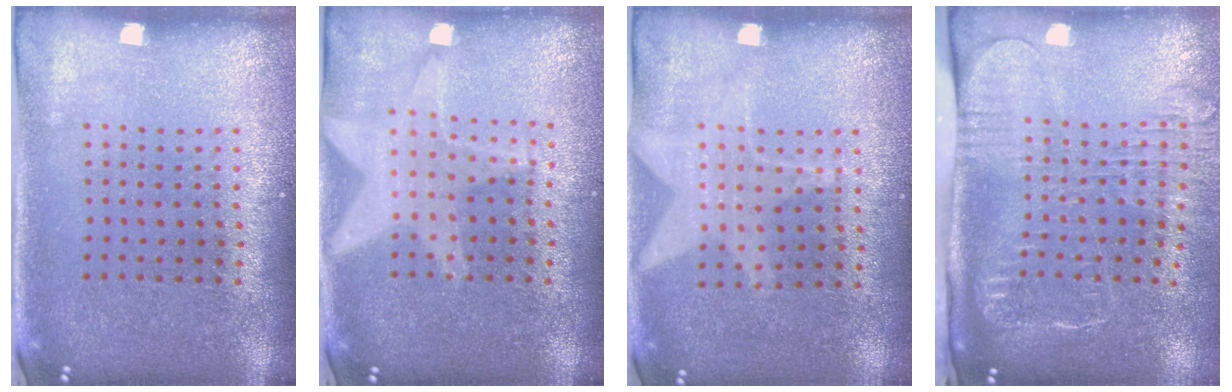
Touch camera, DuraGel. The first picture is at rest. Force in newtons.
{"total": 1.3, "press": 1.2, "slide": 0.3}
{"total": 1.2, "press": 0.9, "slide": 0.8}
{"total": 2.7, "press": 2.1, "slide": 1.7}